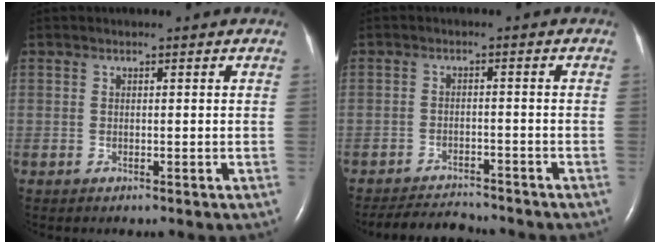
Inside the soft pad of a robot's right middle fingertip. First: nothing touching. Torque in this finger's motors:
{"motor_torque": [0.13, -0.16, -0.01, -0.01]}